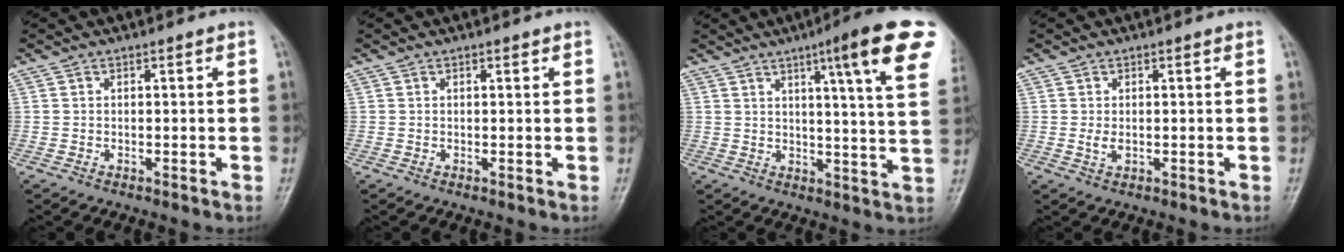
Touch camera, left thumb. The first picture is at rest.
{"total": 0.7, "force": [0.4, 0.3, 0.4], "torque": [-0.005, -0.002, 0.005]}
{"total": 16.0, "force": [8.1, 1.3, 13.7], "torque": [-0.169, -0.035, 0.094]}
{"total": 1.7, "force": [0.1, 1.0, 1.4], "torque": [-0.024, -0.005, 0.003]}